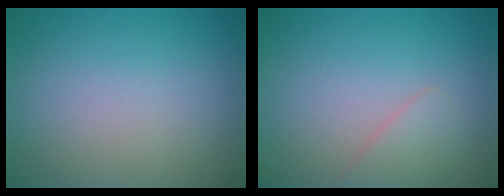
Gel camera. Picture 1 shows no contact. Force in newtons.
{"total": 1.6, "press": 1.6, "slide": 0.0}